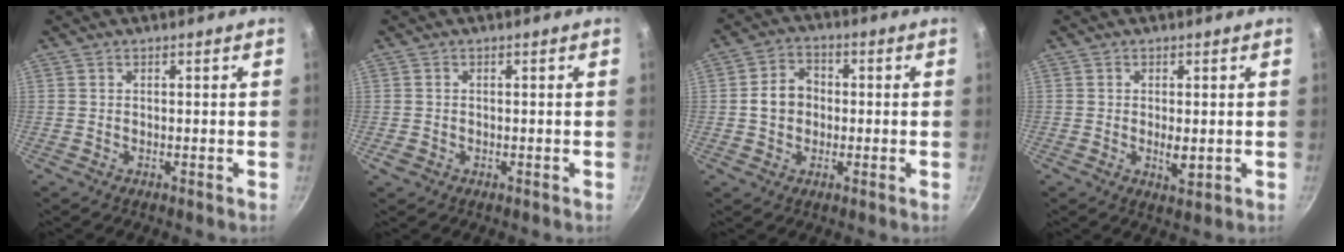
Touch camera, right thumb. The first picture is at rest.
{"total": 1.3, "force": [-0.4, 1.1, 0.5], "torque": [-0.010, 0.003, -0.008]}
{"total": 7.0, "force": [-0.2, 5.7, 4.1], "torque": [-0.053, 0.018, -0.011]}
{"total": 3.2, "force": [-0.3, 1.5, 2.9], "torque": [-0.044, -0.006, -0.004]}